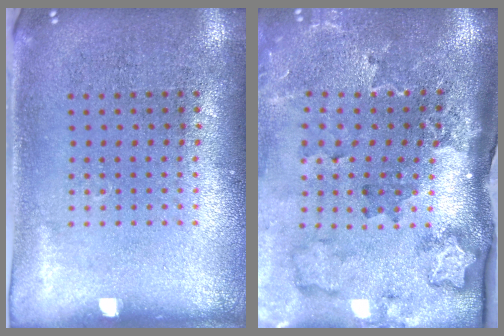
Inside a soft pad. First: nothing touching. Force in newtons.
{"total": 2.3, "press": 2.0, "slide": 1.2}